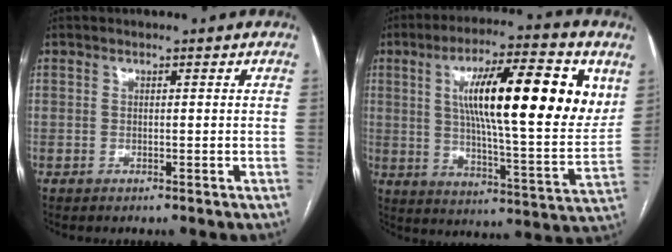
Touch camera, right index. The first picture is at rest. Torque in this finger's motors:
{"motor_torque": [1.43, 0.71, 1.05, 0.21]}